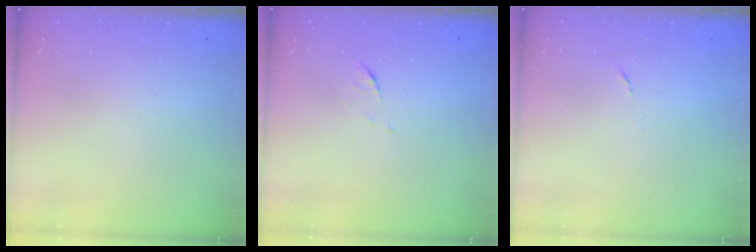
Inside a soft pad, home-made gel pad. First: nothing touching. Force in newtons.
{"total": 5.0, "press": 4.9, "slide": 0.4}
{"total": 3.5, "press": 3.3, "slide": 1.2}